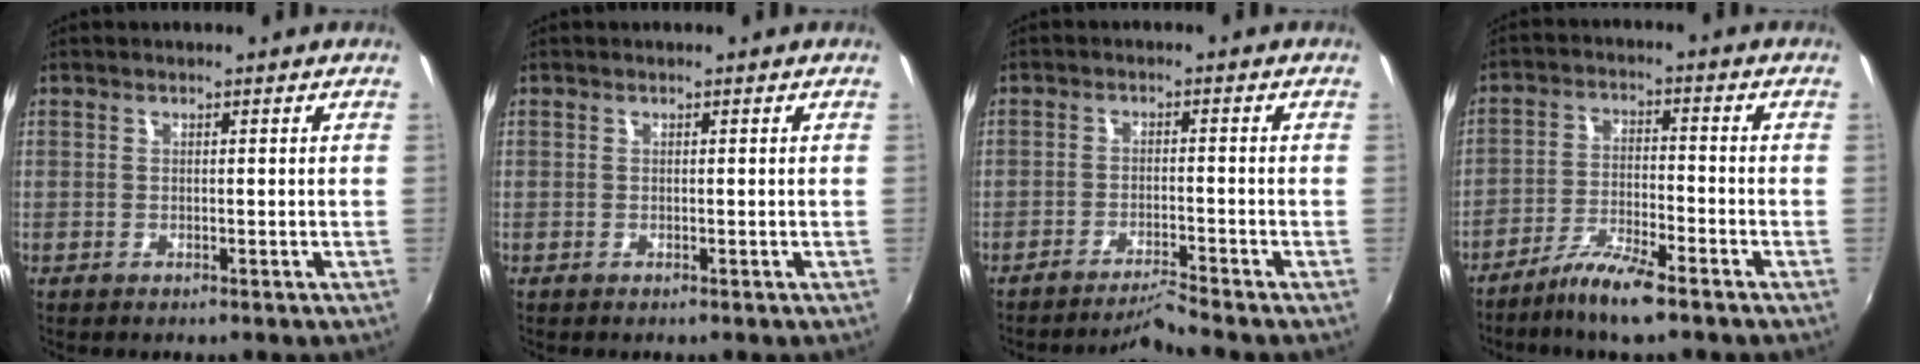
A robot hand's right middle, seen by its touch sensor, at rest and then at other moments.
{"total": 0.0}
{"total": 3.8, "force": [-3.4, -1.6, 0.4], "torque": [-0.024, 0.006, -0.063]}
{"total": 7.8, "force": [-6.0, 0.9, 4.9], "torque": [-0.110, -0.006, -0.115]}